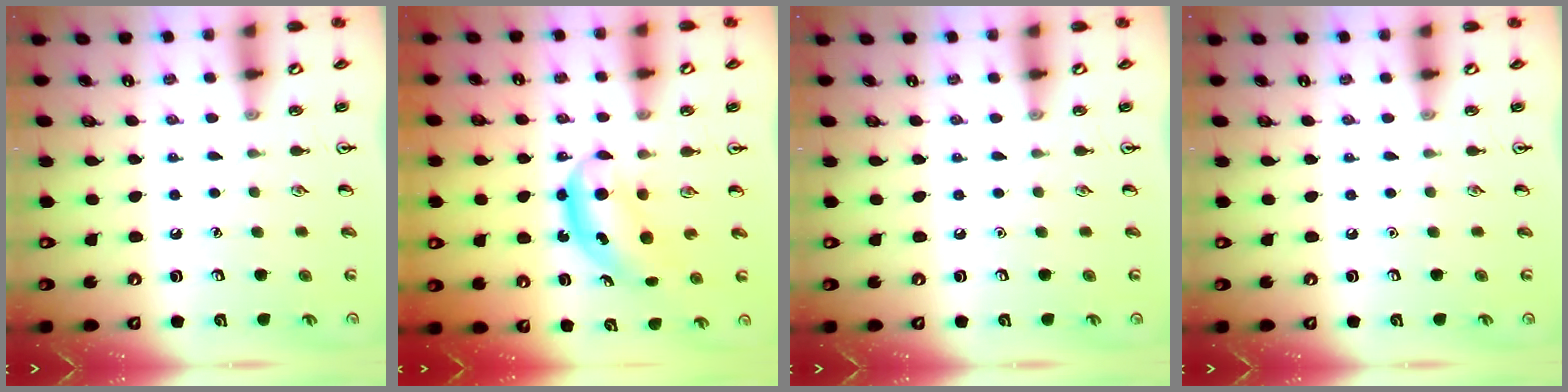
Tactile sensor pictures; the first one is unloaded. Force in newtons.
{"total": 5.6, "press": 5.5, "slide": 1.2}
{"total": 0.0}
{"total": 0.0}